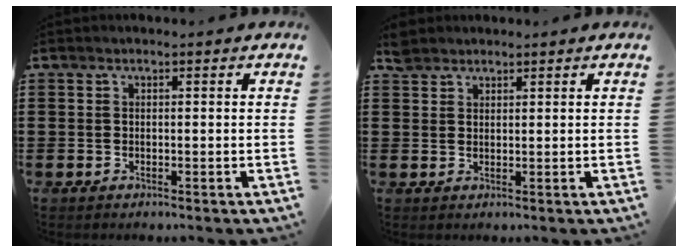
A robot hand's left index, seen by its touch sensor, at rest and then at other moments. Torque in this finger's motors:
{"motor_torque": [0.01, 0.01, -0.02, 0.00]}